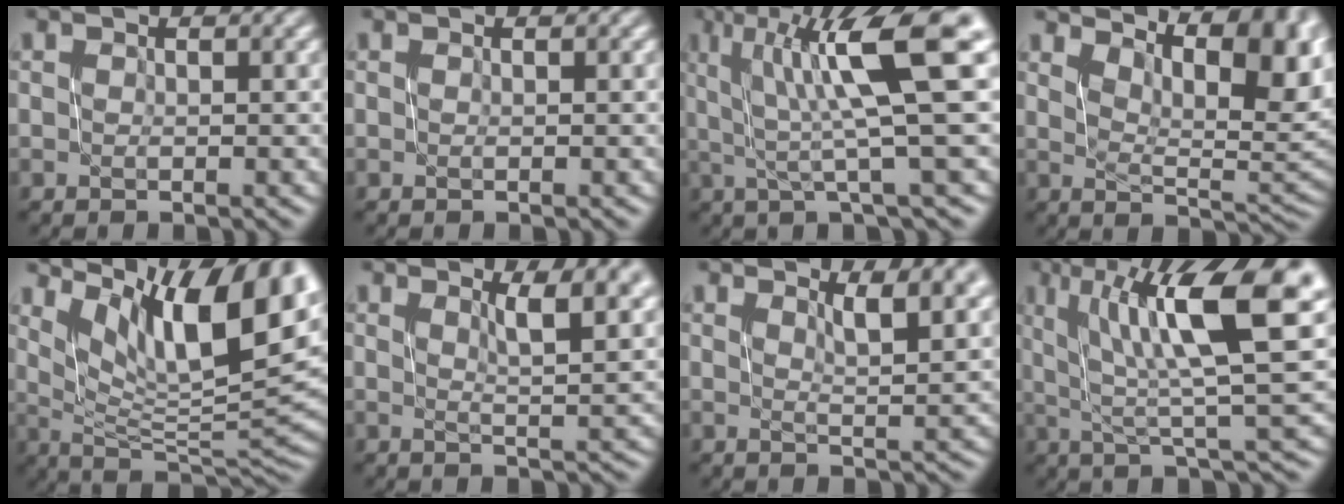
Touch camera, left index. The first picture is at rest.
{"total": 0.0}
{"total": 10.6, "force": [3.1, 2.0, 9.9], "torque": [-0.134, 0.016, 0.051]}
{"total": 11.1, "force": [5.9, 4.2, 8.5], "torque": [-0.106, 0.015, 0.098]}
{"total": 13.1, "force": [6.9, 4.1, 10.3], "torque": [-0.164, 0.014, 0.129]}
{"total": 5.3, "force": [2.1, 1.7, 4.6], "torque": [-0.053, -0.003, 0.034]}
{"total": 4.6, "force": [2.1, 1.6, 3.8], "torque": [-0.044, -0.004, 0.035]}
{"total": 13.1, "force": [4.7, 3.1, 11.8], "torque": [-0.171, 0.022, 0.077]}